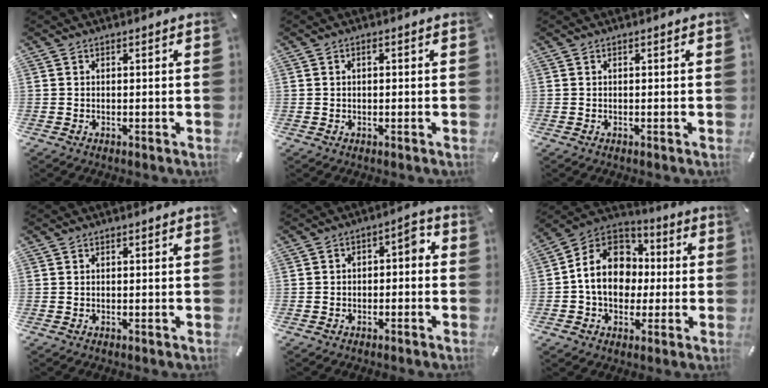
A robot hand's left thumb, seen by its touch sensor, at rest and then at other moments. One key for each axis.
{"total": 0.9, "fx": 0.1, "fy": 0.5, "fz": 0.7, "tx": -0.015, "ty": 0.004, "tz": 0.001}
{"total": 0.0}
{"total": 0.0}
{"total": 4.0, "fx": -2.2, "fy": 2.4, "fz": 2.3, "tx": -0.040, "ty": 0.024, "tz": -0.044}
{"total": 14.5, "fx": -1.0, "fy": 12.3, "fz": 7.6, "tx": -0.159, "ty": 0.018, "tz": -0.019}